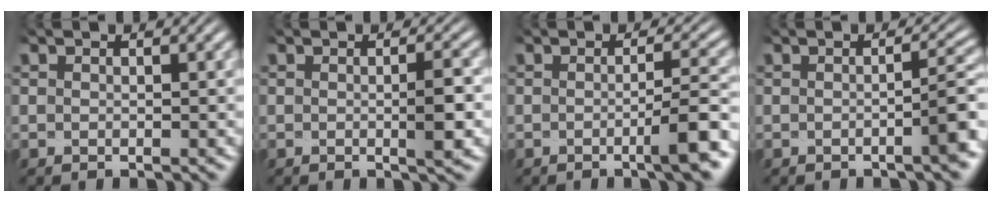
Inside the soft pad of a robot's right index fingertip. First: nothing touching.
{"total": 2.4, "force": [-0.1, 0.5, 2.3], "torque": [-0.034, 0.007, -0.010]}
{"total": 4.1, "force": [-1.4, 0.8, 3.7], "torque": [-0.043, 0.018, -0.036]}
{"total": 4.1, "force": [-0.7, 1.4, 3.8], "torque": [-0.040, 0.019, -0.023]}